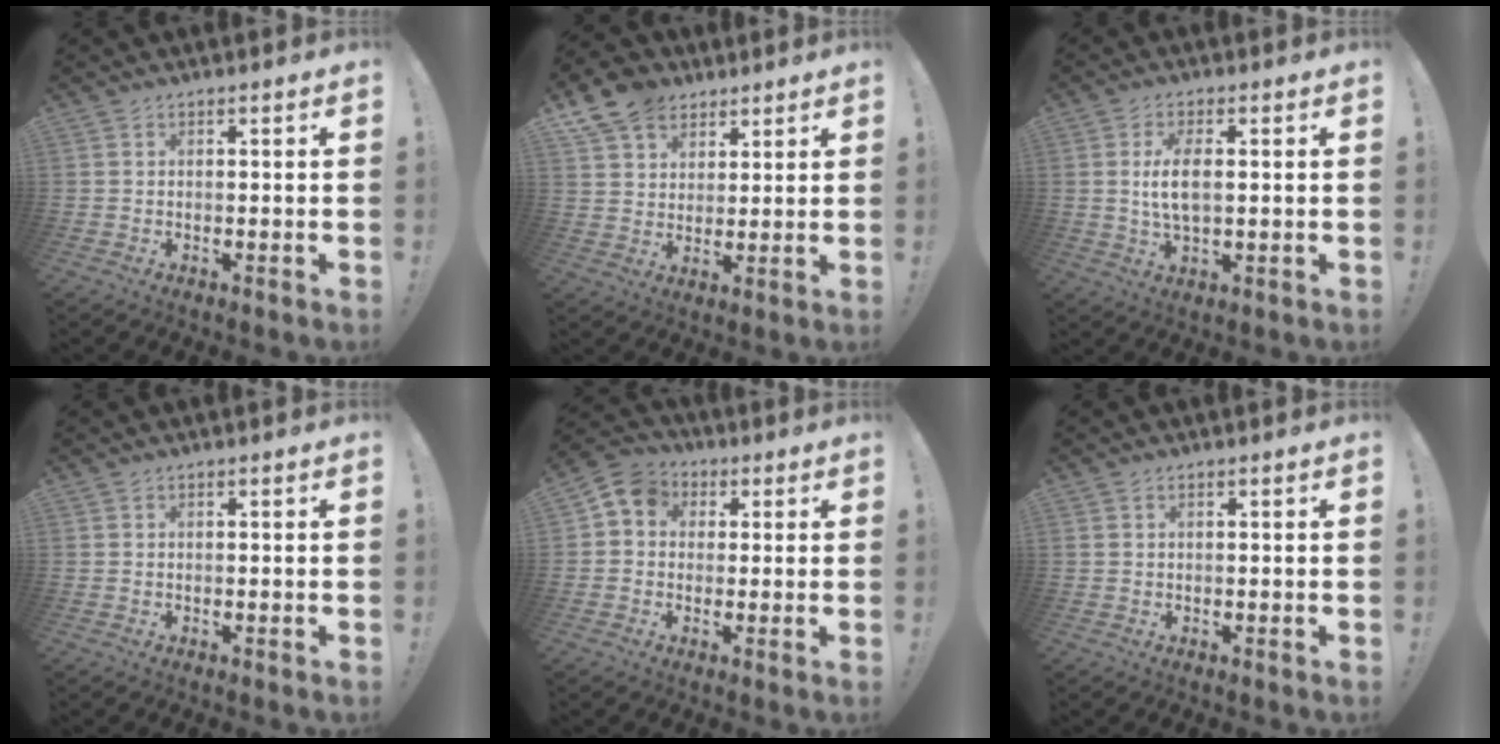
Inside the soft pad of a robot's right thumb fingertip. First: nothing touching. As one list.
[{"total": 11.3, "force": [7.0, 8.0, 3.7], "torque": [-0.064, -0.035, 0.139]}, {"total": 7.5, "force": [0.7, 3.2, 6.8], "torque": [-0.125, -0.011, 0.005]}, {"total": 0.0}, {"total": 6.8, "force": [1.1, 6.0, 3.0], "torque": [-0.046, 0.010, 0.026]}, {"total": 0.6, "force": [0.3, 0.3, 0.4], "torque": [-0.008, 0.002, 0.007]}]